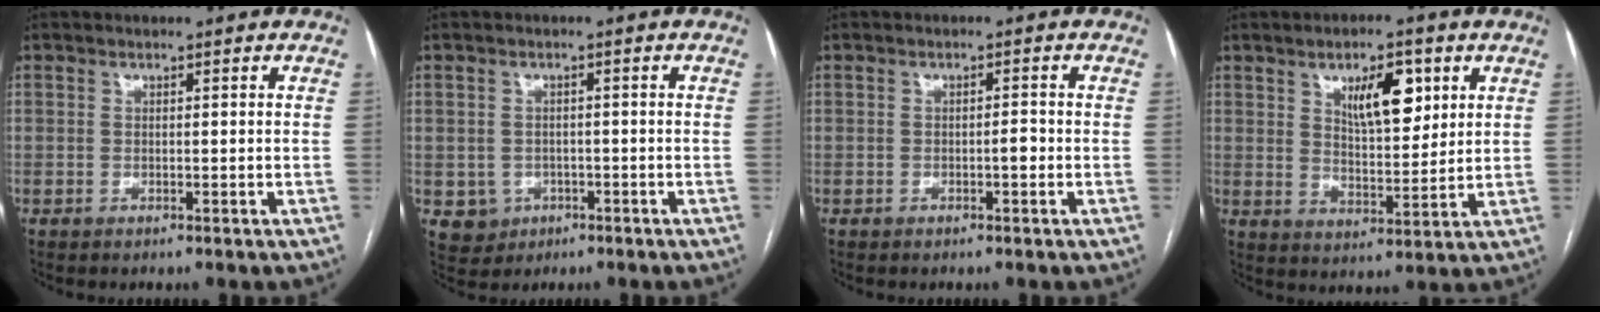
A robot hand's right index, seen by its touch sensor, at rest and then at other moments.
{"total": 4.1, "force": [-1.1, 3.9, 0.5], "torque": [0.001, 0.009, -0.005]}
{"total": 1.4, "force": [-0.5, 0.3, 1.2], "torque": [-0.018, 0.003, -0.010]}
{"total": 8.8, "force": [3.9, 3.3, 7.2], "torque": [-0.116, 0.003, 0.069]}